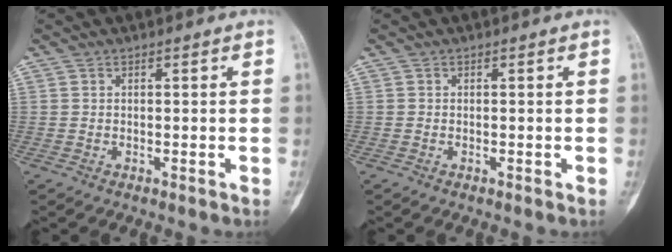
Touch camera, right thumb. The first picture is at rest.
{"total": 0.0}